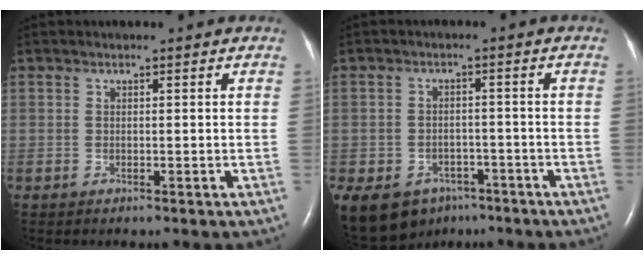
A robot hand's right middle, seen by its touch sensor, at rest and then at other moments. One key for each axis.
{"total": 14.1, "fx": -8.2, "fy": 10.2, "fz": 5.2, "tx": -0.136, "ty": -0.001, "tz": -0.107}